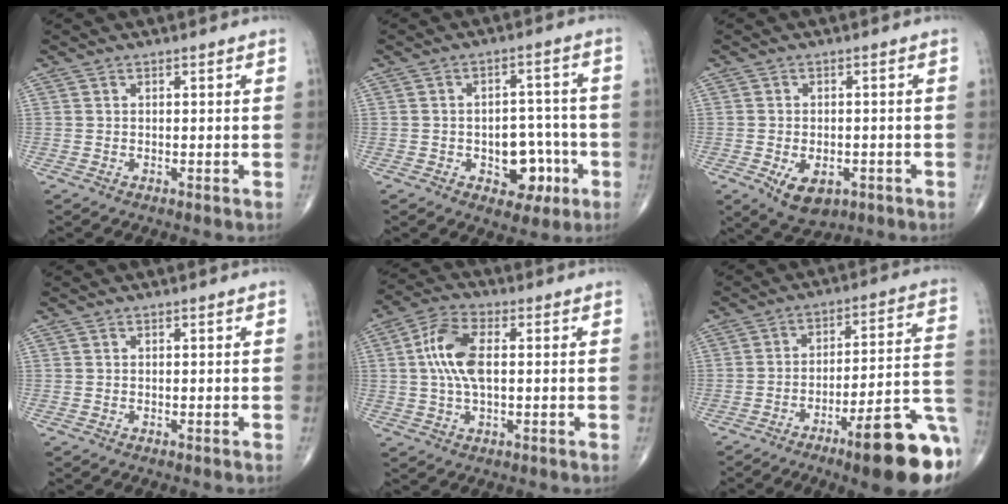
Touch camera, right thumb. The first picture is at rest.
{"total": 9.0, "force": [-3.1, 5.9, 6.0], "torque": [-0.042, 0.032, -0.036]}
{"total": 6.9, "force": [-2.7, 4.1, 4.8], "torque": [-0.068, 0.004, -0.030]}
{"total": 0.0}
{"total": 9.4, "force": [0.9, 4.6, 8.2], "torque": [-0.171, 0.012, 0.014]}
{"total": 19.6, "force": [-9.0, 3.7, 17.0], "torque": [-0.181, 0.056, -0.127]}